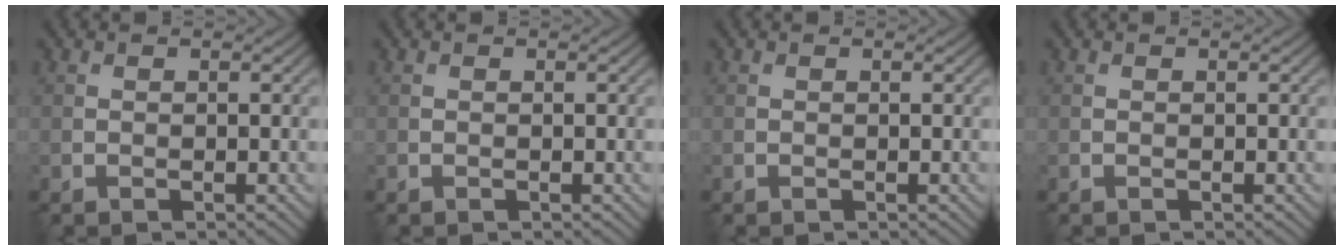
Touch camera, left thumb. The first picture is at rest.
{"total": 0.0}
{"total": 0.0}
{"total": 0.0}